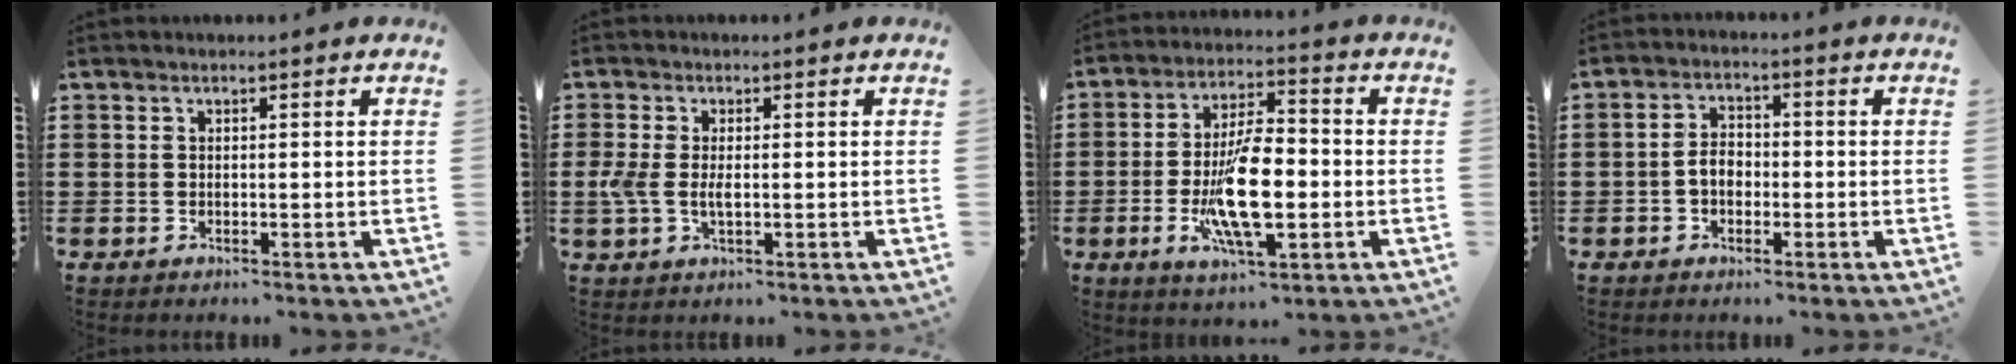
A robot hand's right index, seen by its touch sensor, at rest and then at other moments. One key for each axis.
{"total": 3.7, "fx": -0.4, "fy": 1.7, "fz": 3.2, "tx": -0.080, "ty": -0.004, "tz": -0.013}
{"total": 12.6, "fx": -2.5, "fy": 4.7, "fz": 11.4, "tx": -0.231, "ty": -0.008, "tz": -0.044}
{"total": 3.6, "fx": -0.9, "fy": 2.4, "fz": 2.5, "tx": -0.057, "ty": 0.005, "tz": -0.020}